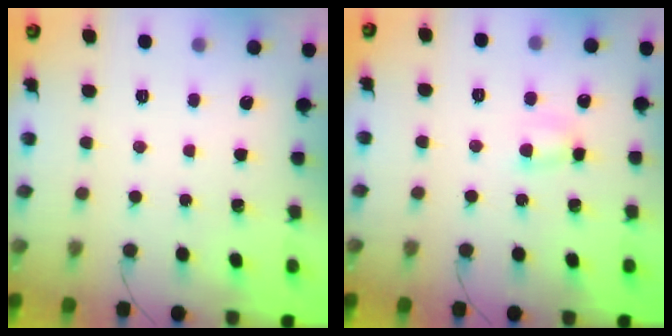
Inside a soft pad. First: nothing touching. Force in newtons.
{"total": 4.1, "press": 4.0, "slide": 0.9}